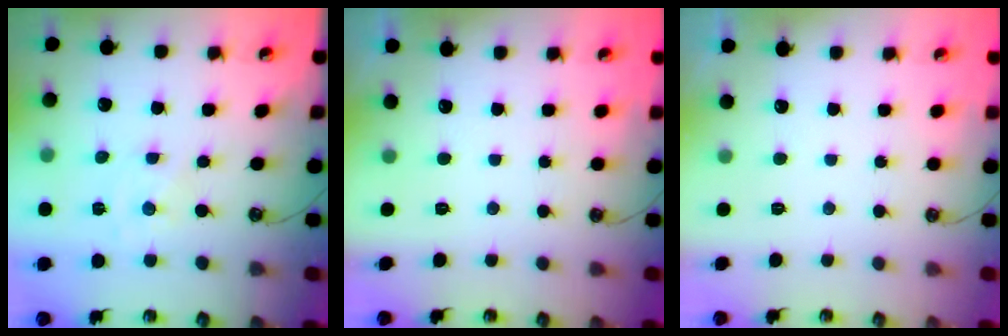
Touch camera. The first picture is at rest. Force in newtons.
{"total": 0.0}
{"total": 0.0}